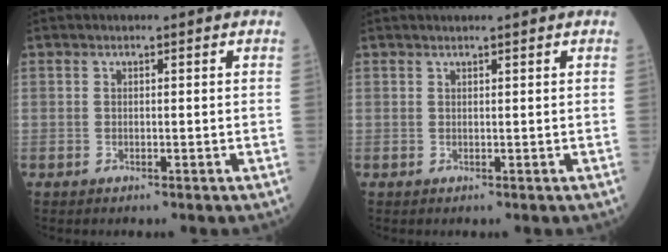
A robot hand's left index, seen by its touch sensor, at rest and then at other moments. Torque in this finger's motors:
{"motor_torque": [0.46, -0.85, -0.09, 0.02]}